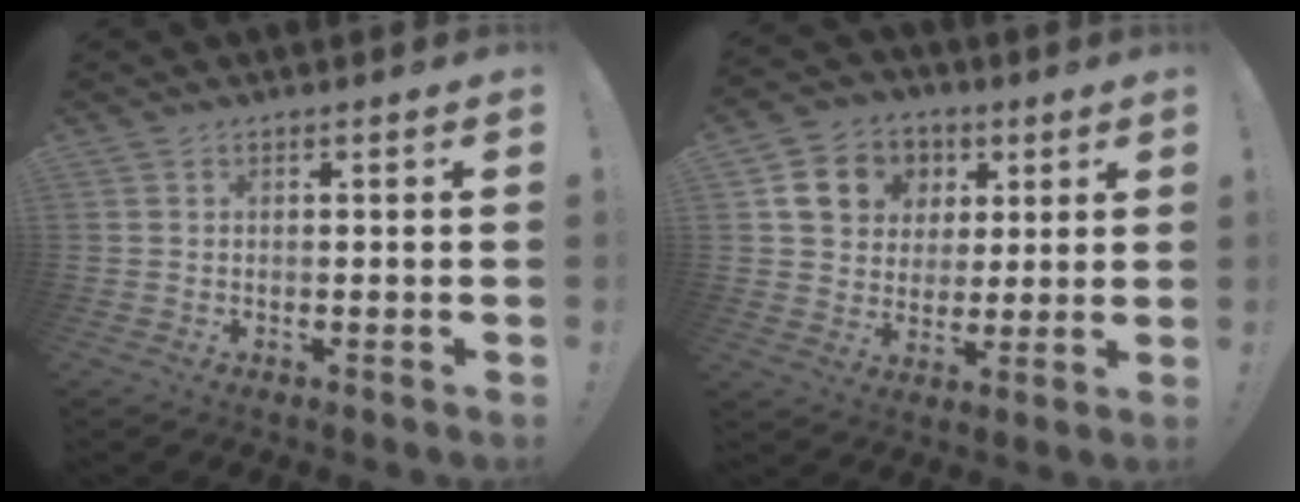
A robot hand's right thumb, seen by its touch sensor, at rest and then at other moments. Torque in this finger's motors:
{"motor_torque": [0.74, 0.74, 0.13, 0.09, 0.03]}